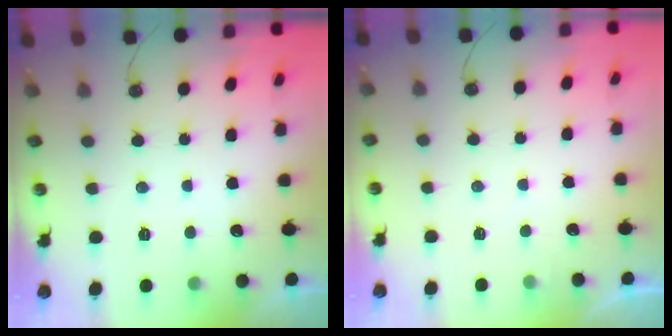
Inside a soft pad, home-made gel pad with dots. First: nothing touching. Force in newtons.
{"total": 2.8, "press": 2.7, "slide": 0.4}